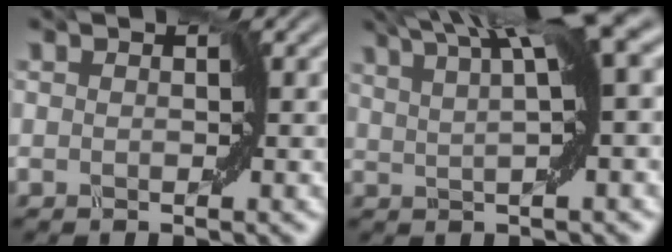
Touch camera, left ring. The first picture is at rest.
{"total": 7.2, "force": [3.4, 0.4, 6.3], "torque": [-0.082, 0.025, 0.061]}